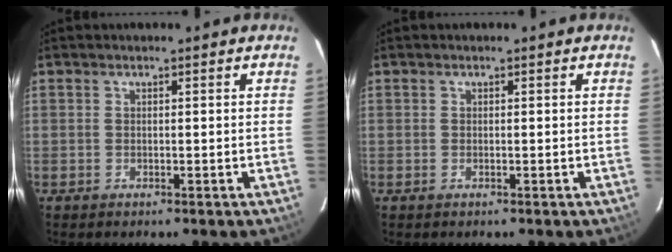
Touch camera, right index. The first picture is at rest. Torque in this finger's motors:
{"motor_torque": [0.14, -0.04, 0.09, 0.01]}